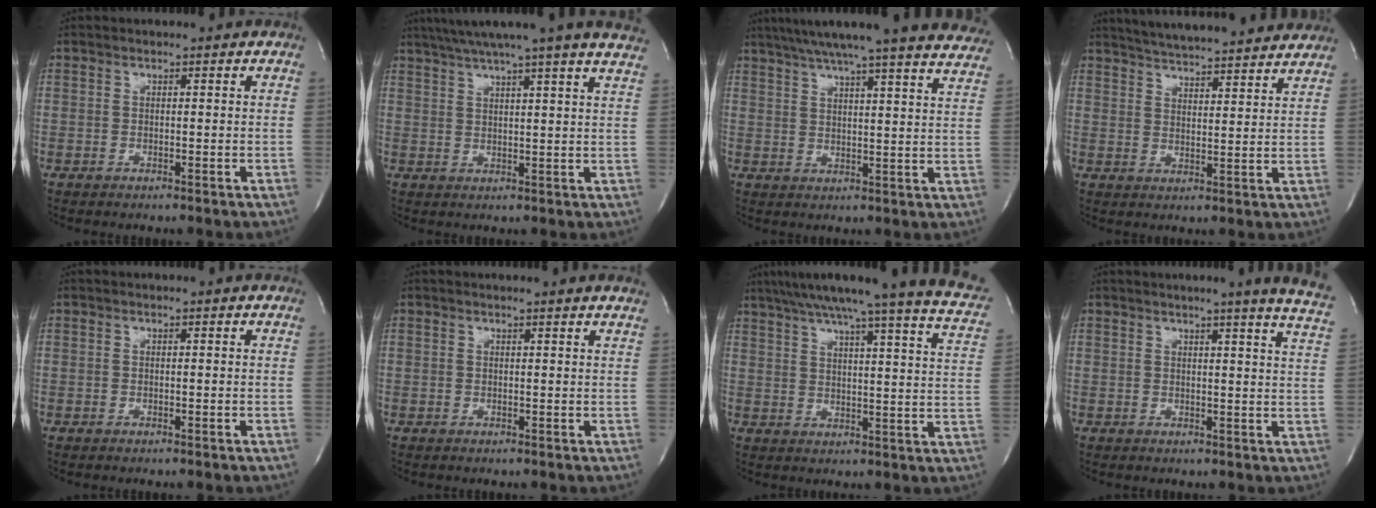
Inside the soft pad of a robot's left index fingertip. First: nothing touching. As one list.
[{"total": 19.3, "force": [16.7, -1.1, 9.6], "torque": [-0.164, -0.003, 0.210]}, {"total": 28.4, "force": [25.5, 1.4, 12.5], "torque": [-0.201, -0.043, 0.307]}, {"total": 18.7, "force": [17.2, 1.9, 7.2], "torque": [-0.117, 0.018, 0.234]}, {"total": 0.0}, {"total": 2.3, "force": [2.1, -0.5, 0.7], "torque": [-0.021, -0.003, 0.019]}, {"total": 22.6, "force": [18.4, 0.5, 13.2], "torque": [-0.197, -0.019, 0.227]}, {"total": 10.4, "force": [8.8, -1.4, 5.4], "torque": [-0.067, -0.049, 0.077]}]